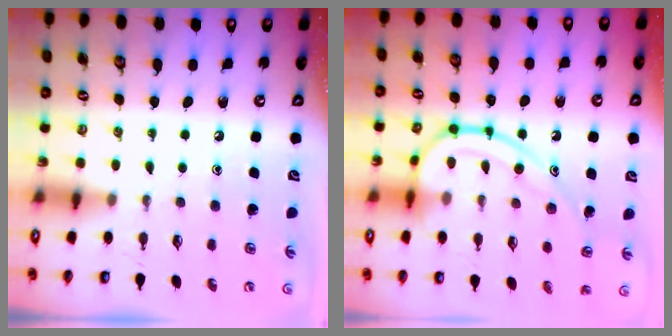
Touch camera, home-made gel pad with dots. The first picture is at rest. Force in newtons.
{"total": 13.7, "press": 13.7, "slide": 0.2}